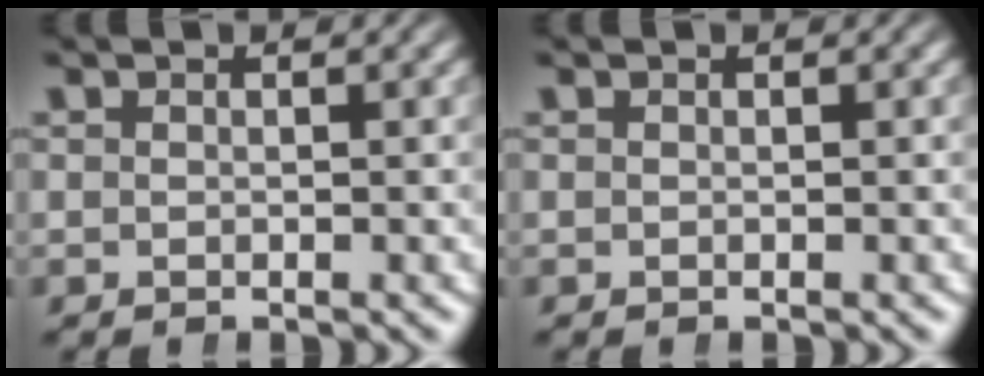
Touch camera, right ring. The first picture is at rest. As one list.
[{"total": 0.0}]